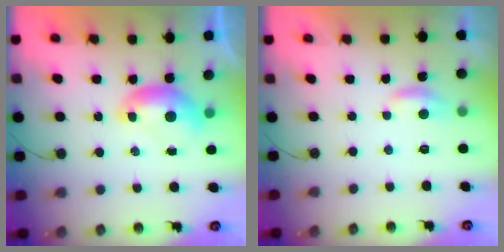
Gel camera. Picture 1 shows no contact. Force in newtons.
{"total": 1.3, "press": 1.2, "slide": 0.5}